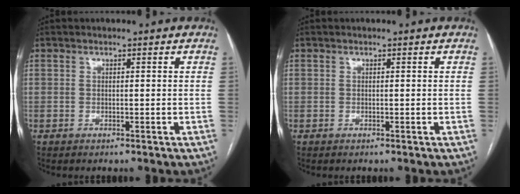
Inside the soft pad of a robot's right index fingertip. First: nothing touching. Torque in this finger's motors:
{"motor_torque": [0.00, 0.00, 0.00, 0.00]}